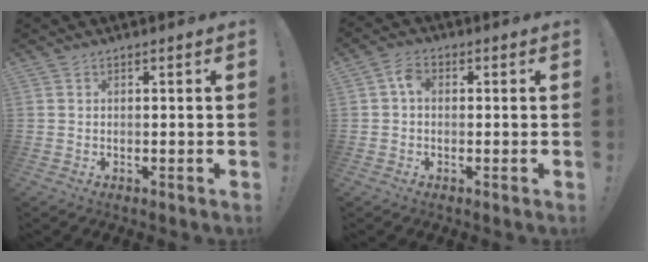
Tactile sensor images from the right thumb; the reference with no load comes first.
{"total": 4.2, "force": [0.3, 2.9, 3.0], "torque": [-0.051, 0.012, 0.005]}